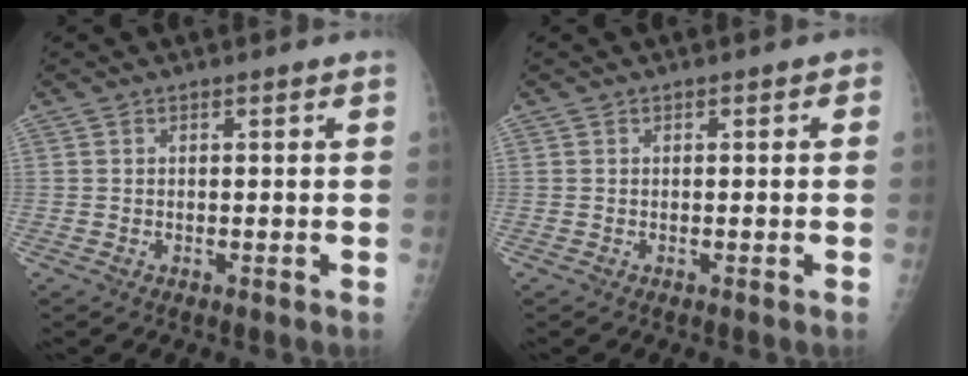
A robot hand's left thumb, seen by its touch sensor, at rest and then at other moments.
{"total": 0.8, "force": [0.1, 0.6, 0.6], "torque": [0.002, 0.003, -0.003]}